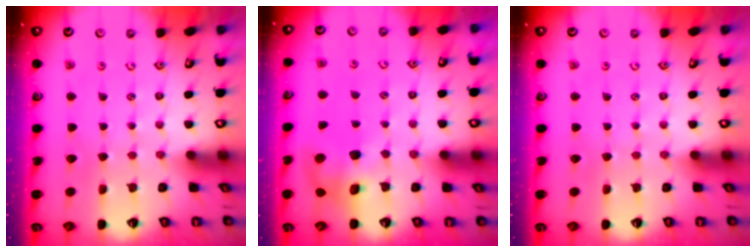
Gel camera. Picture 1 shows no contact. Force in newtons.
{"total": 7.6, "press": 7.5, "slide": 1.1}
{"total": 0.0}